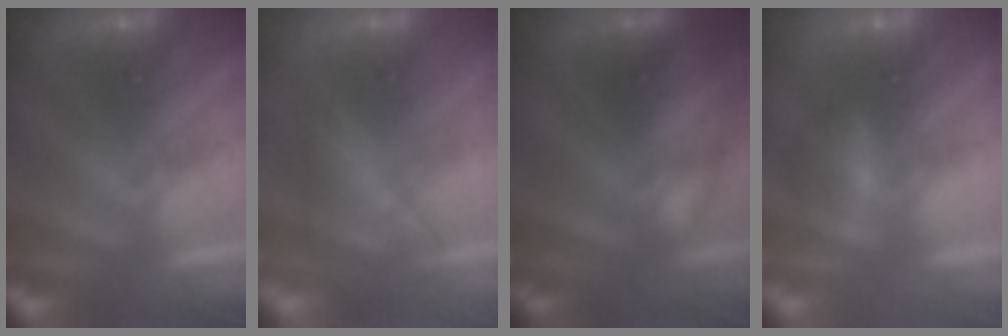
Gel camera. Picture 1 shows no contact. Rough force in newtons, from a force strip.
{"total": 3.9}
{"total": 2.2}
{"total": 2.1}